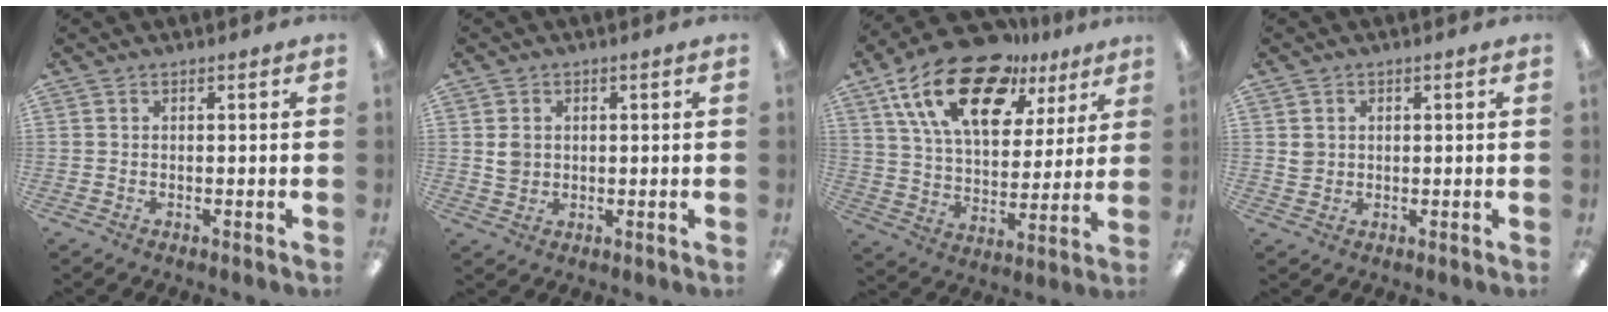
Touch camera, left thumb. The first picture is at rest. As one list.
[{"total": 3.1, "force": [0.7, 2.7, 1.3], "torque": [-0.012, -0.002, 0.009]}, {"total": 21.8, "force": [13.2, 10.9, 13.4], "torque": [-0.243, -0.060, 0.235]}, {"total": 2.2, "force": [0.5, 2.1, 0.7], "torque": [-0.007, 0.000, 0.007]}]